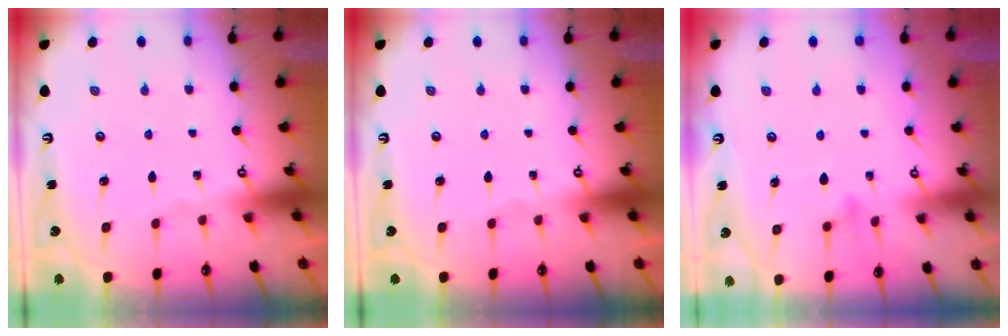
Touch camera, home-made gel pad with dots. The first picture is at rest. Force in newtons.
{"total": 0.0}
{"total": 8.5, "press": 8.5, "slide": 0.5}